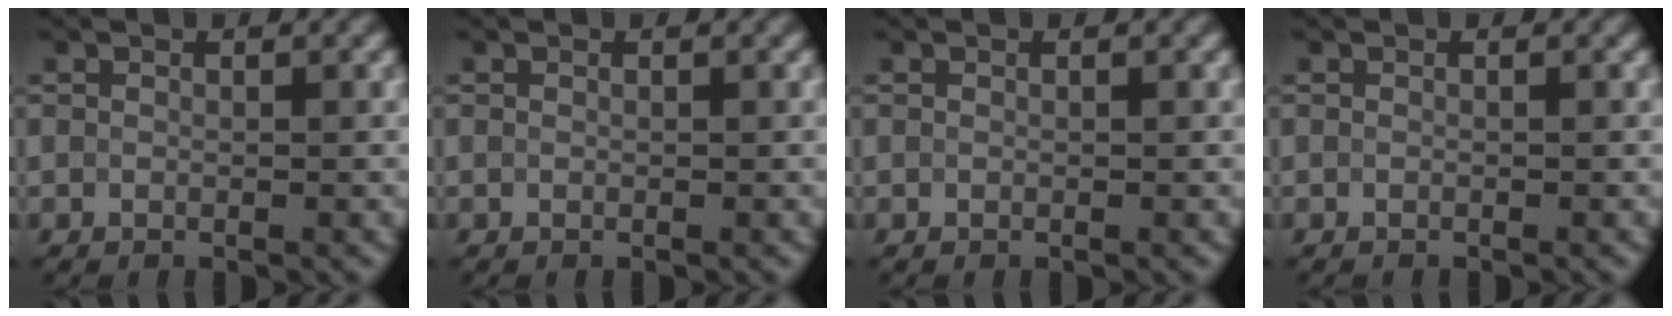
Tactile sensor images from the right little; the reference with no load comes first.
{"total": 0.0}
{"total": 0.0}
{"total": 0.0}